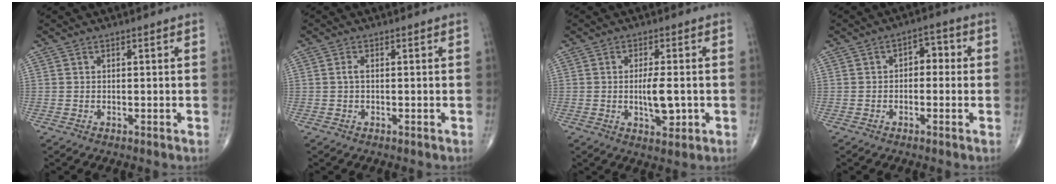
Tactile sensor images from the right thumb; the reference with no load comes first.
{"total": 1.0, "force": [-0.1, 0.3, 0.9], "torque": [-0.021, 0.000, -0.003]}
{"total": 5.5, "force": [-0.7, 2.0, 5.1], "torque": [-0.085, -0.006, -0.007]}
{"total": 4.2, "force": [0.0, 2.7, 3.1], "torque": [-0.019, 0.019, -0.011]}